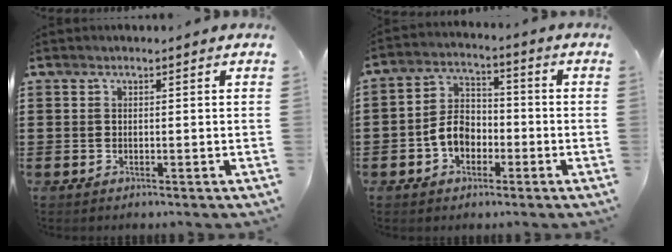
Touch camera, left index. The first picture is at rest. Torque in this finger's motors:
{"motor_torque": [1.15, 0.99, 0.54, 0.06]}